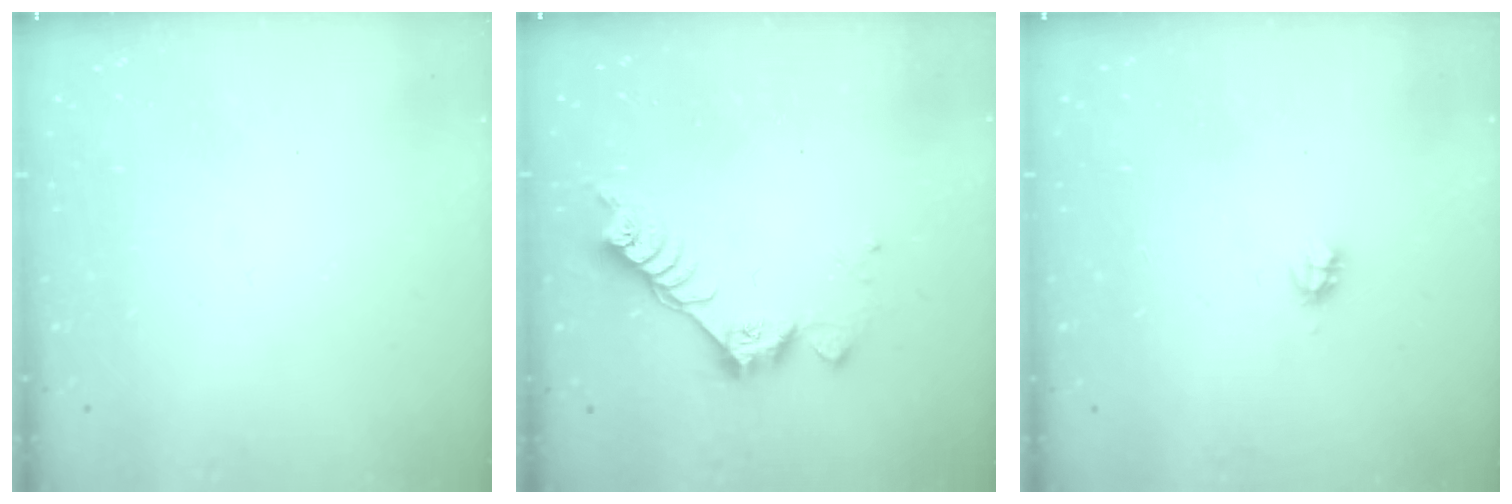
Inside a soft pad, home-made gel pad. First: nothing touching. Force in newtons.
{"total": 8.3, "press": 8.2, "slide": 0.7}
{"total": 2.7, "press": 2.7, "slide": 0.2}